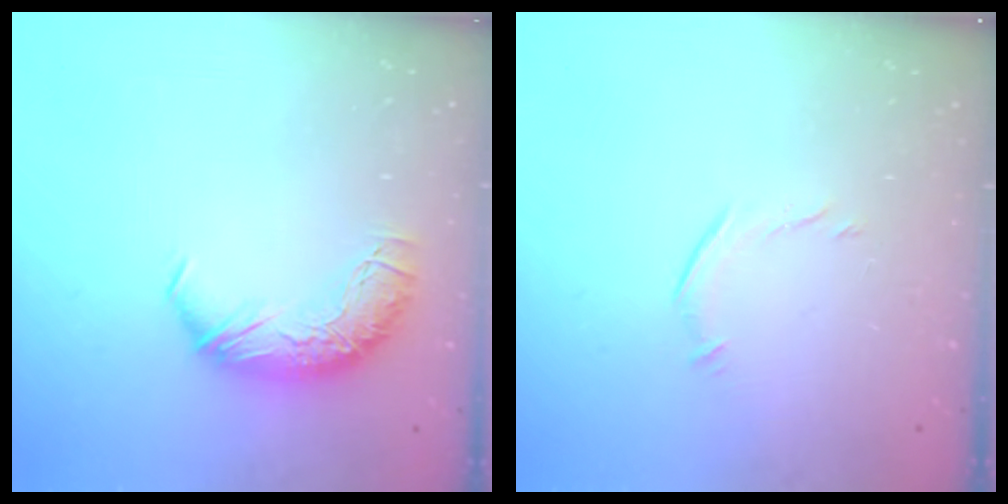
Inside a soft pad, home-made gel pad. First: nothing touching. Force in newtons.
{"total": 7.5, "press": 7.5, "slide": 0.6}